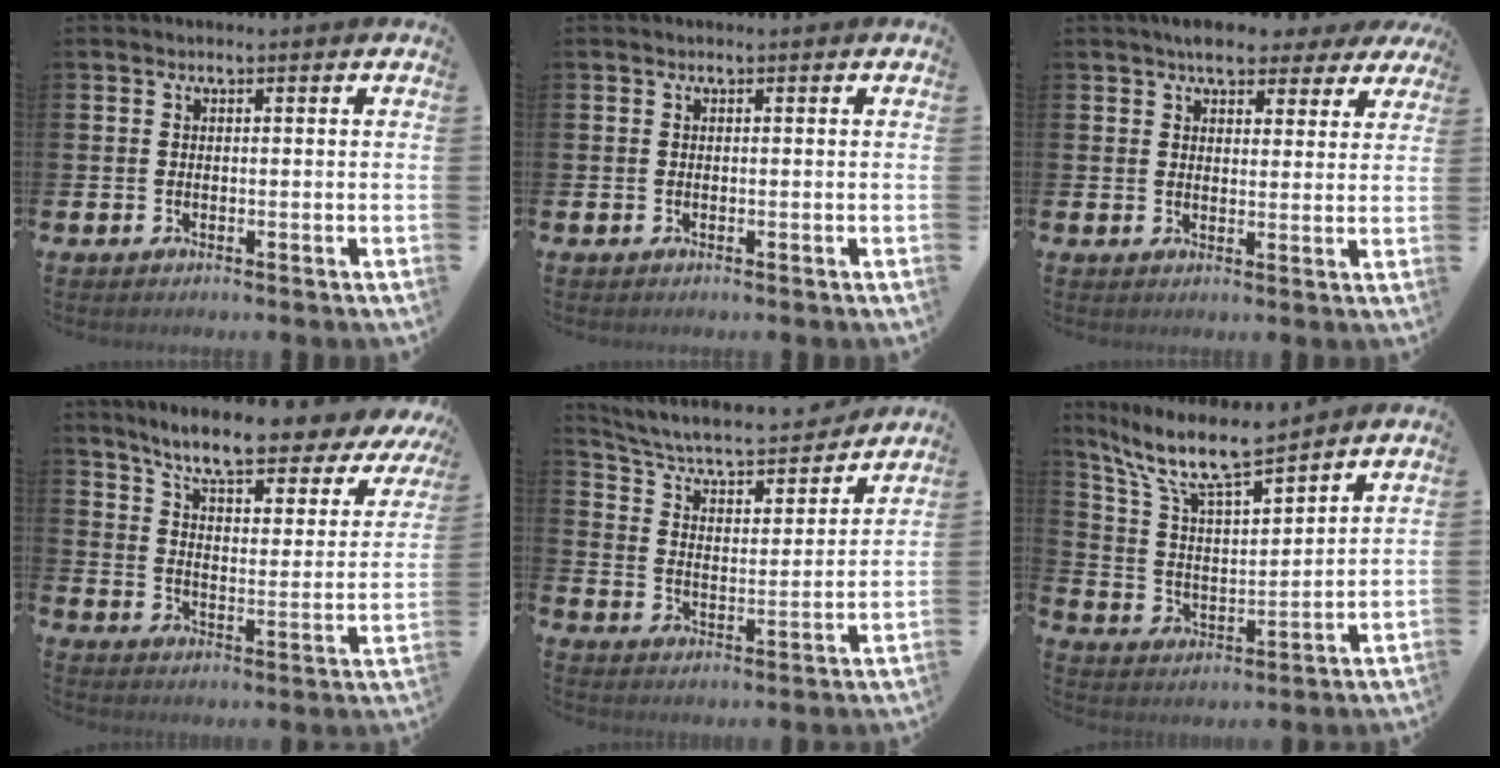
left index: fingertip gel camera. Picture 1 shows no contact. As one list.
[{"total": 0.0}, {"total": 6.2, "force": [5.4, 2.6, 1.6], "torque": [-0.033, -0.020, 0.097]}, {"total": 8.0, "force": [7.0, 1.0, 3.8], "torque": [-0.100, -0.049, 0.112]}, {"total": 6.7, "force": [6.1, 1.7, 2.3], "torque": [-0.079, -0.045, 0.099]}, {"total": 10.6, "force": [9.1, 1.8, 5.1], "torque": [-0.137, -0.045, 0.159]}]